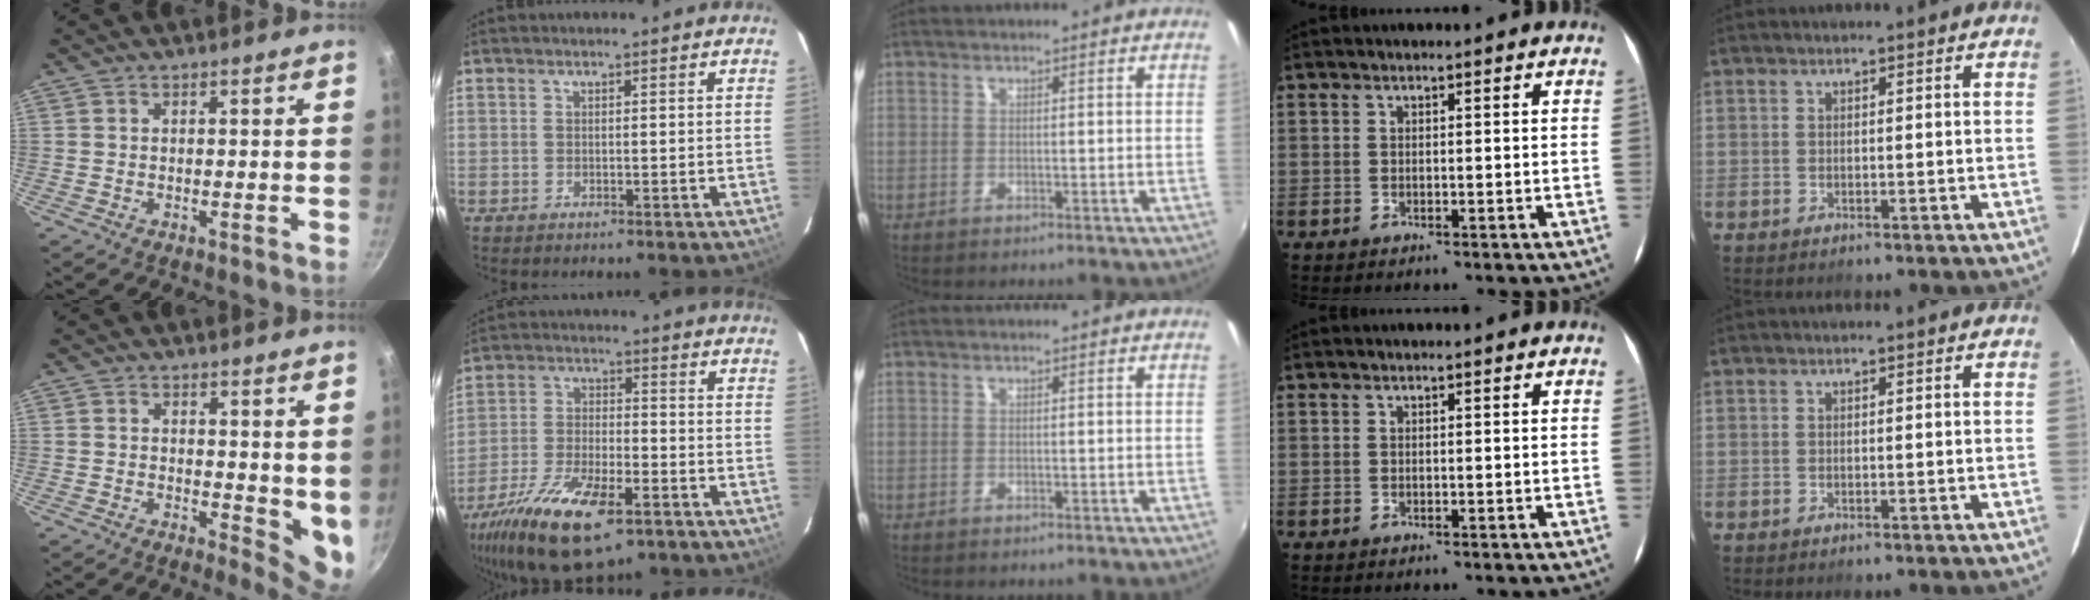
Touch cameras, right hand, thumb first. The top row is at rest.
{"thumb": {"total": 6.5, "force": [1.7, 3.2, 5.4], "torque": [-0.060, -0.026, 0.023]}, "index": {"total": 19.0, "force": [-11.6, 7.1, 13.2], "torque": [-0.269, -0.048, -0.204]}}